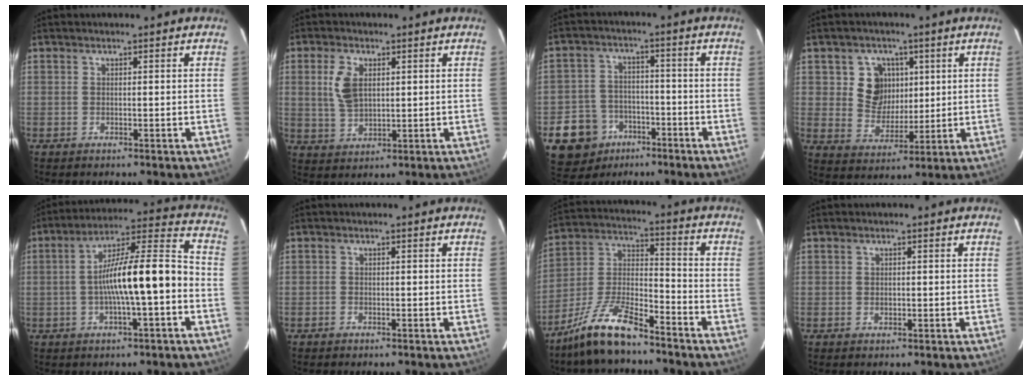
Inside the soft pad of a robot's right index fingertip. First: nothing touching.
{"total": 6.8, "force": [1.9, 4.0, 5.1], "torque": [-0.106, 0.005, 0.041]}
{"total": 10.8, "force": [-5.8, 8.9, 2.4], "torque": [-0.085, 0.025, -0.077]}
{"total": 8.3, "force": [2.5, 7.5, 2.6], "torque": [-0.055, 0.005, 0.053]}
{"total": 14.2, "force": [-3.2, 2.1, 13.6], "torque": [-0.216, 0.025, -0.047]}
{"total": 1.1, "force": [-0.9, 0.7, 0.1], "torque": [-0.005, 0.002, -0.012]}
{"total": 13.3, "force": [-10.1, 3.5, 7.8], "torque": [-0.170, 0.012, -0.193]}
{"total": 0.6, "force": [0.0, 0.6, 0.2], "torque": [-0.001, 0.002, 0.002]}